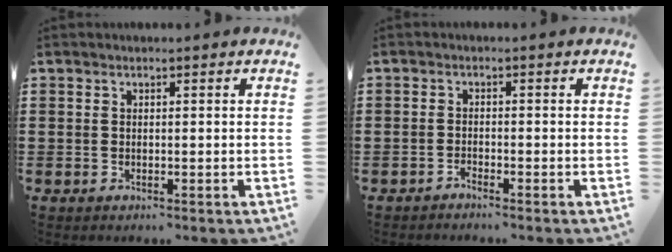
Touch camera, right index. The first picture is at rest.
{"total": 1.1, "force": [-1.1, -0.2, 0.1], "torque": [-0.006, 0.001, -0.021]}